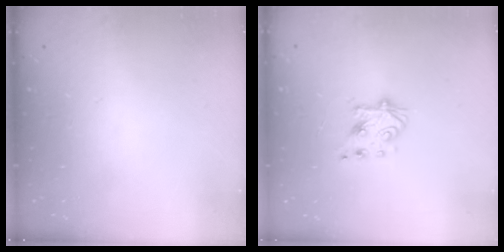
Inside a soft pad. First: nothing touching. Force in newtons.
{"total": 6.4, "press": 6.4, "slide": 0.5}